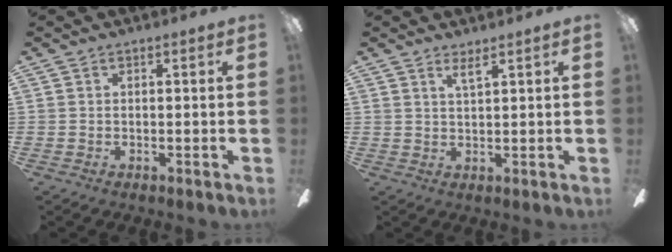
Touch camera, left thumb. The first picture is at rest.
{"total": 2.7, "force": [2.2, 0.2, 1.7], "torque": [-0.038, -0.002, 0.038]}